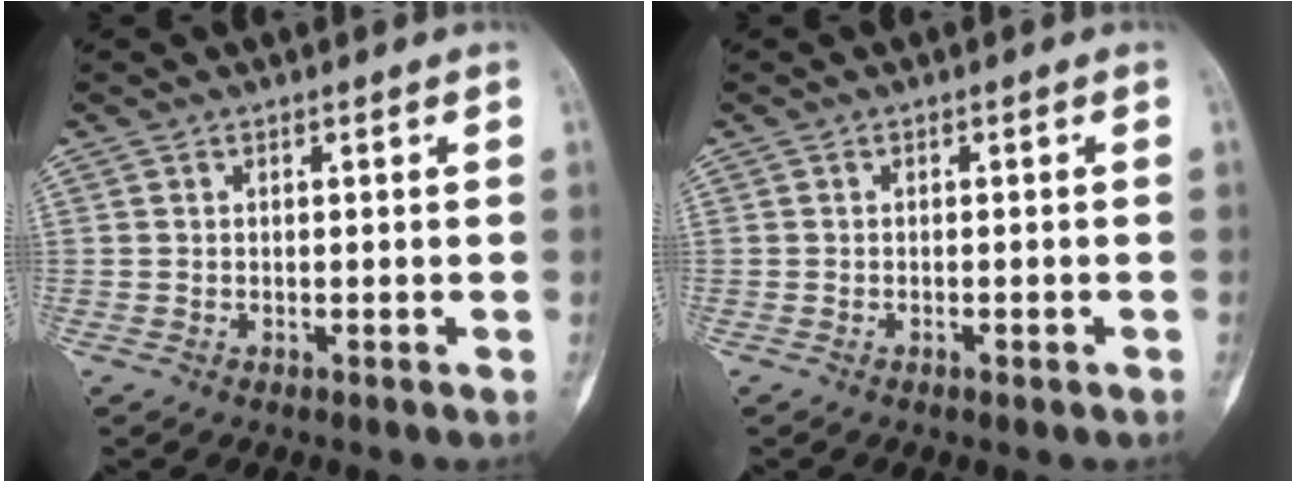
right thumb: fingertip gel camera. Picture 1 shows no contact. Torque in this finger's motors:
{"motor_torque": [-0.29, -0.05, -0.26, 0.26, 0.04]}